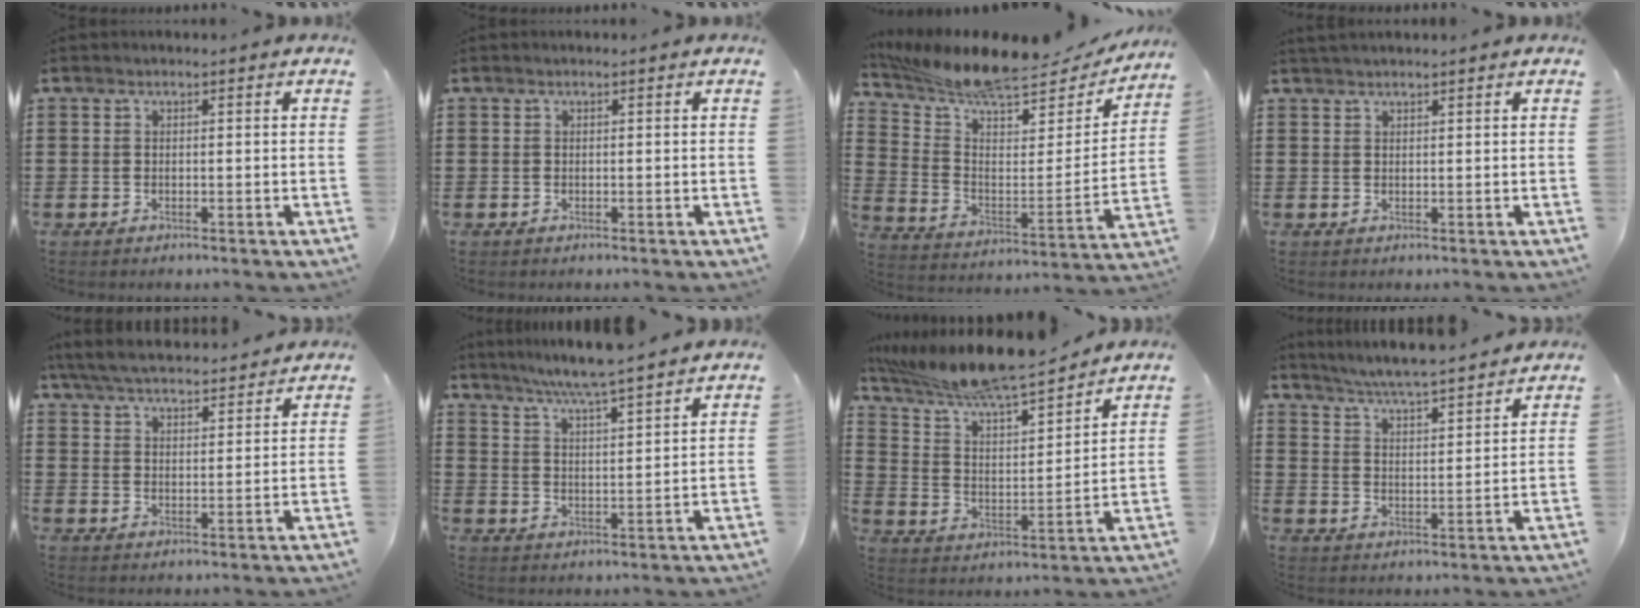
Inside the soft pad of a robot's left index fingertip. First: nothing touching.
{"total": 0.0}
{"total": 10.1, "force": [9.1, 1.0, 4.3], "torque": [-0.115, -0.070, 0.154]}
{"total": 1.2, "force": [1.1, 0.1, 0.3], "torque": [-0.008, 0.001, 0.022]}
{"total": 5.8, "force": [5.5, 0.7, 1.6], "torque": [-0.052, -0.022, 0.099]}
{"total": 5.5, "force": [5.1, -1.0, 1.8], "torque": [-0.054, -0.030, 0.086]}
{"total": 9.3, "force": [8.5, 0.3, 3.8], "torque": [-0.108, -0.059, 0.143]}
{"total": 5.1, "force": [5.0, -0.6, 1.1], "torque": [-0.043, -0.035, 0.084]}